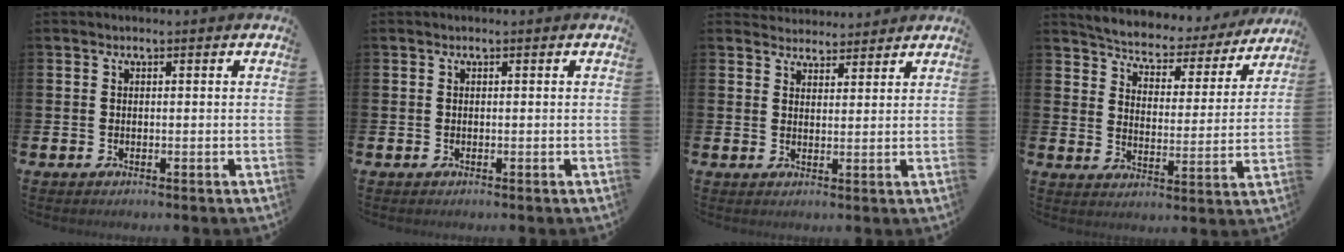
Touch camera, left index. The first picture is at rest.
{"total": 0.0}
{"total": 3.4, "force": [3.2, 1.0, -0.4], "torque": [0.001, -0.016, 0.060]}
{"total": 5.2, "force": [5.0, 1.3, 0.6], "torque": [-0.043, -0.042, 0.081]}